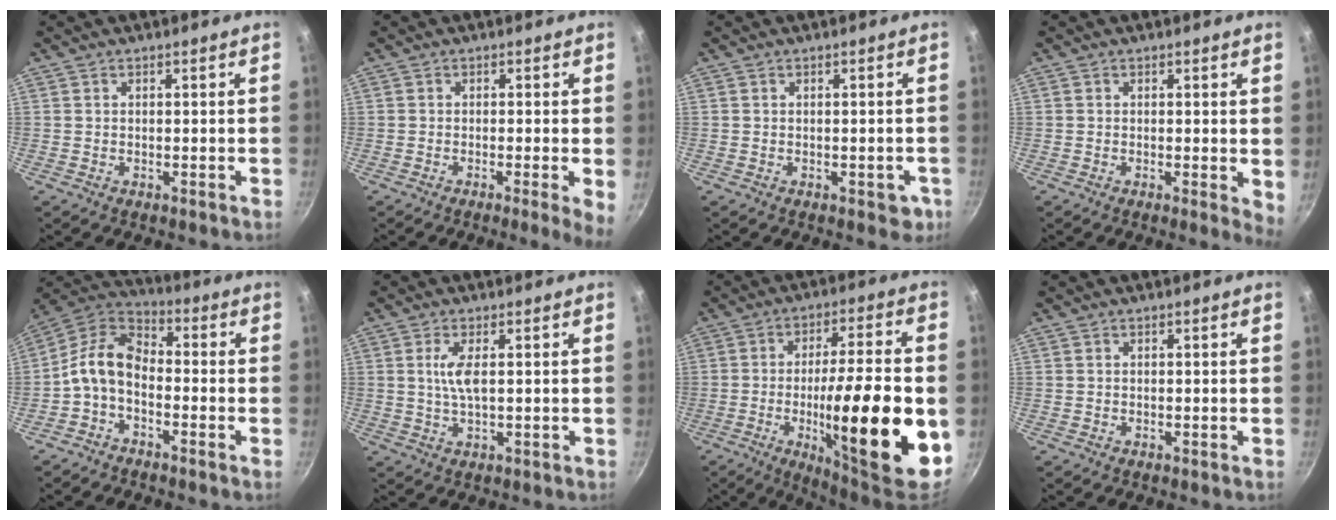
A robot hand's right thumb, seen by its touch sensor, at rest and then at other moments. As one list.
[{"total": 4.1, "force": [-0.8, 0.3, 4.0], "torque": [-0.055, -0.005, -0.015]}, {"total": 3.2, "force": [-1.2, 1.9, 2.4], "torque": [-0.012, 0.006, -0.010]}, {"total": 3.2, "force": [0.2, 1.1, 3.0], "torque": [-0.033, -0.008, 0.000]}, {"total": 9.5, "force": [-2.8, 5.8, 6.9], "torque": [-0.130, 0.053, -0.070]}, {"total": 4.1, "force": [0.7, 1.1, 3.9], "torque": [-0.085, -0.002, 0.015]}, {"total": 24.6, "force": [-5.1, 5.7, 23.3], "torque": [-0.332, 0.015, -0.073]}, {"total": 0.0}]